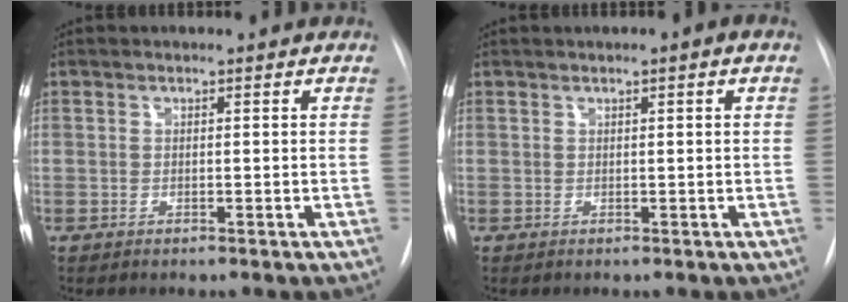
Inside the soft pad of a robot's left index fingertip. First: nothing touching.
{"total": 1.5, "force": [0.6, 0.0, 1.3], "torque": [-0.024, 0.006, 0.008]}